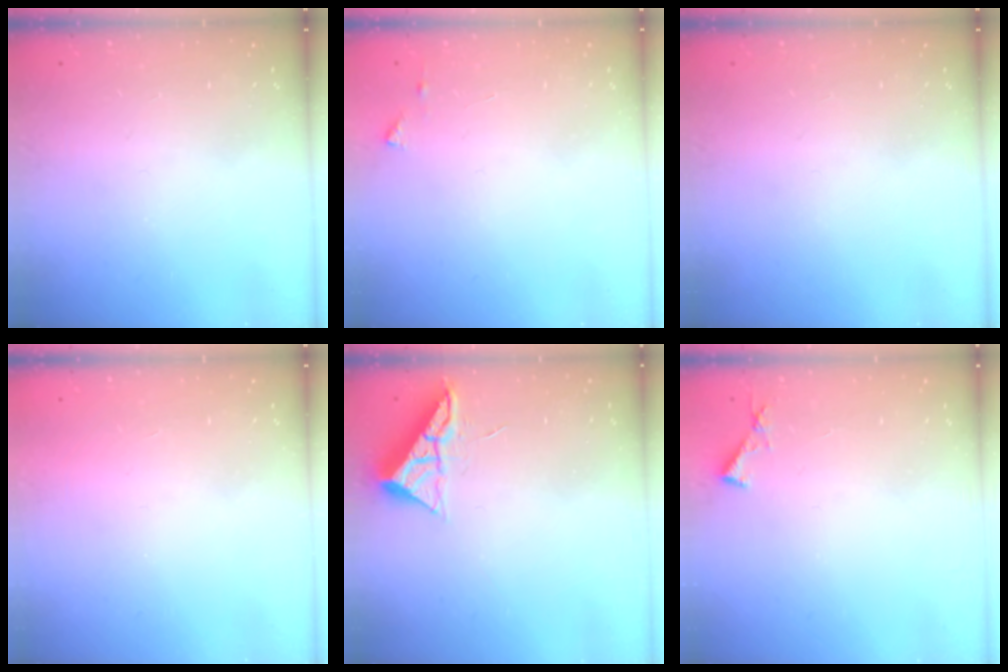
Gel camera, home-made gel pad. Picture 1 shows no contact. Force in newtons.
{"total": 4.1, "press": 4.1, "slide": 0.5}
{"total": 0.0}
{"total": 1.5, "press": 1.5, "slide": 0.1}
{"total": 6.5, "press": 6.5, "slide": 0.1}
{"total": 3.8, "press": 3.8, "slide": 0.3}